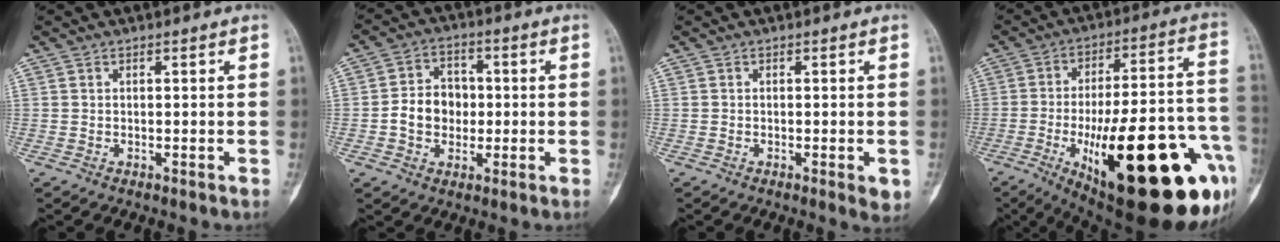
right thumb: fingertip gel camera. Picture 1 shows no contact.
{"total": 8.3, "force": [-0.7, 6.8, 4.7], "torque": [-0.049, 0.020, -0.019]}
{"total": 2.7, "force": [-0.8, 0.7, 2.5], "torque": [-0.029, -0.005, -0.008]}
{"total": 35.9, "force": [-12.5, 11.8, 31.5], "torque": [-0.386, 0.028, -0.170]}